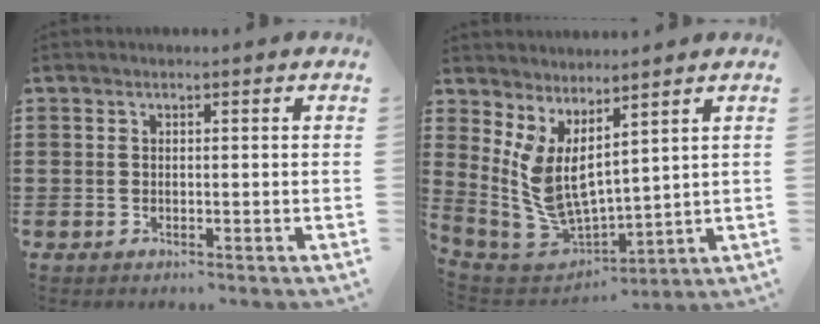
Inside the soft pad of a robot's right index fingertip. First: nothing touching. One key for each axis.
{"total": 6.2, "fx": 2.2, "fy": 3.0, "fz": 5.0, "tx": -0.134, "ty": -0.038, "tz": 0.040}